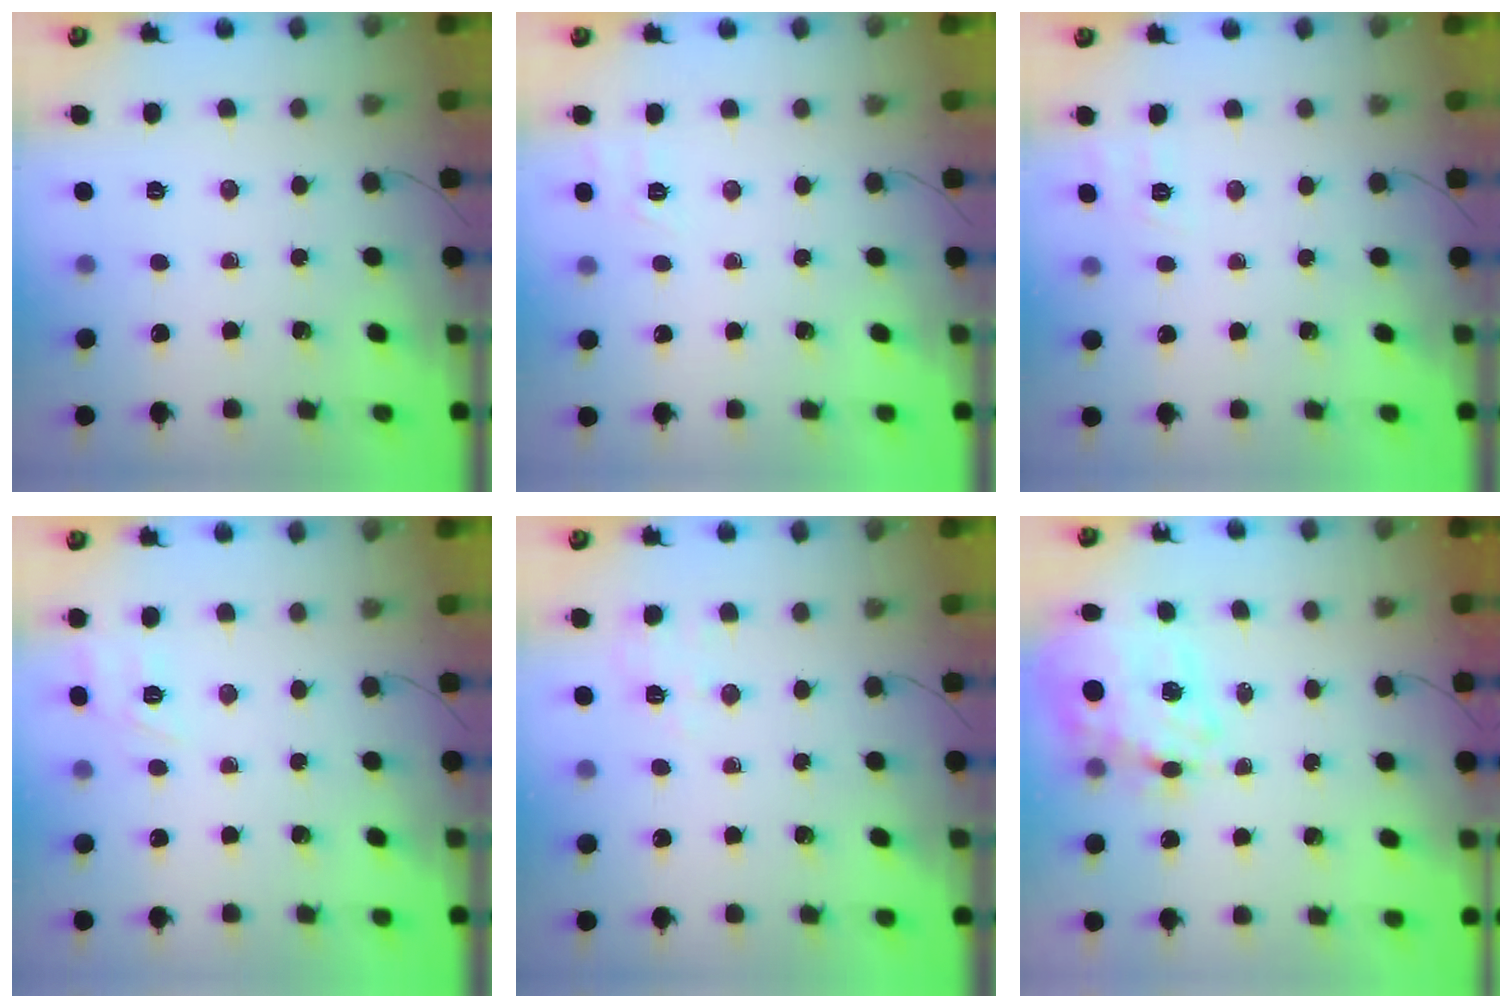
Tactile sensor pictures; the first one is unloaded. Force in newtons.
{"total": 1.9, "press": 0.7, "slide": 1.7}
{"total": 6.7, "press": 6.4, "slide": 2.0}
{"total": 10.0, "press": 9.9, "slide": 1.7}
{"total": 4.0, "press": 3.7, "slide": 1.5}
{"total": 17.0, "press": 16.6, "slide": 3.6}